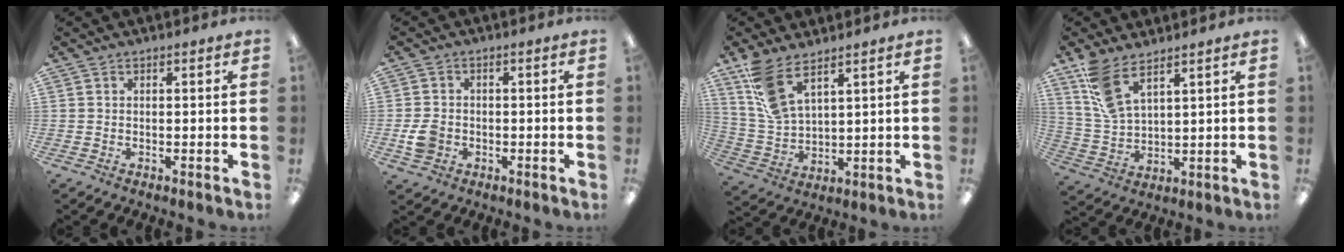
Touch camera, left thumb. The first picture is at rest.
{"total": 4.8, "force": [-1.4, 3.9, 2.5], "torque": [-0.038, 0.005, -0.024]}
{"total": 10.4, "force": [7.4, 3.7, 6.3], "torque": [-0.140, -0.027, 0.142]}
{"total": 9.2, "force": [6.7, 3.2, 5.4], "torque": [-0.123, -0.026, 0.128]}